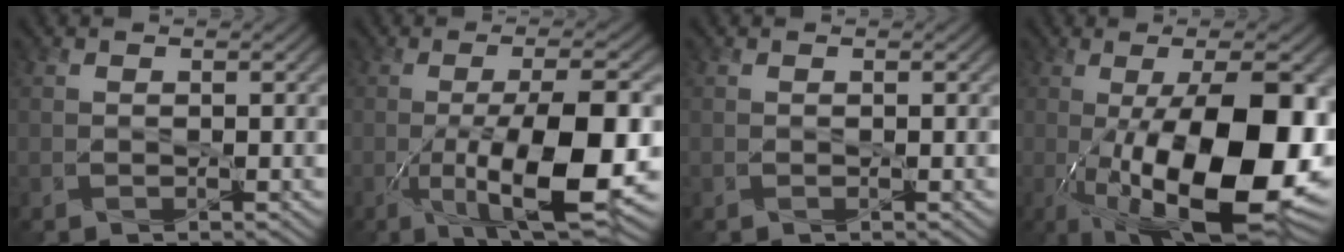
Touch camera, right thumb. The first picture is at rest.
{"total": 13.5, "force": [-3.3, 4.2, 12.5], "torque": [-0.204, -0.005, -0.052]}
{"total": 0.0}
{"total": 19.7, "force": [-2.7, 7.2, 18.1], "torque": [-0.267, -0.005, -0.040]}